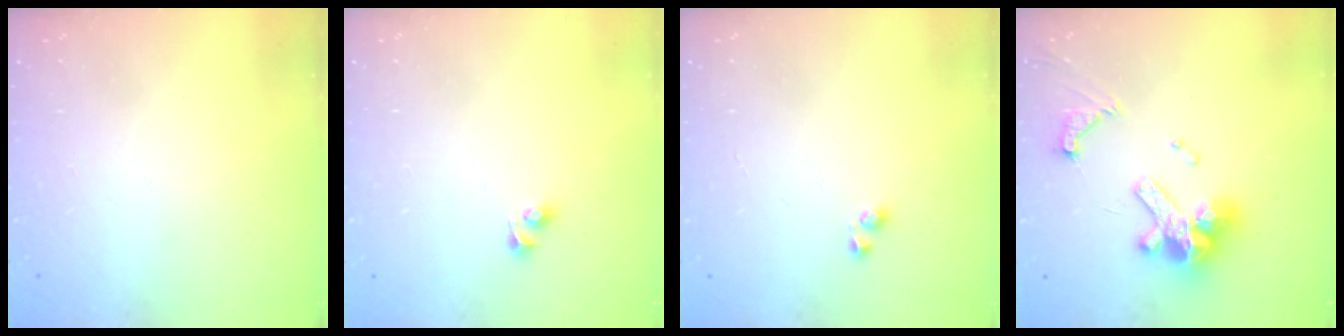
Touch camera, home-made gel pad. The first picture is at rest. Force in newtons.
{"total": 2.7, "press": 2.5, "slide": 1.2}
{"total": 2.4, "press": 2.0, "slide": 1.3}
{"total": 14.0, "press": 13.8, "slide": 2.3}